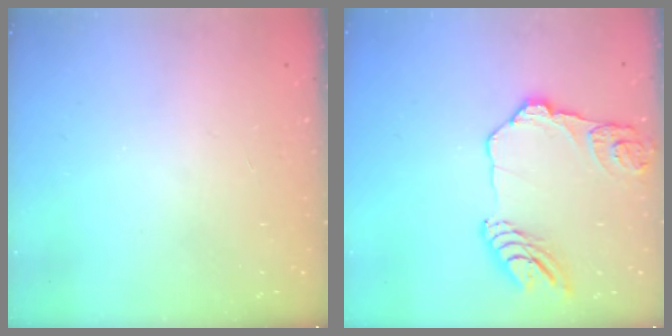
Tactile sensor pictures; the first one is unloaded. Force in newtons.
{"total": 16.0, "press": 15.9, "slide": 1.7}